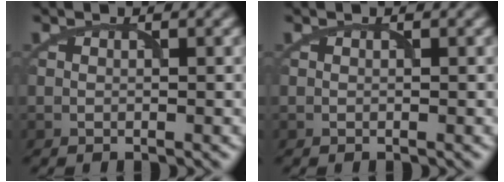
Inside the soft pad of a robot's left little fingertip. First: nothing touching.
{"total": 0.0}